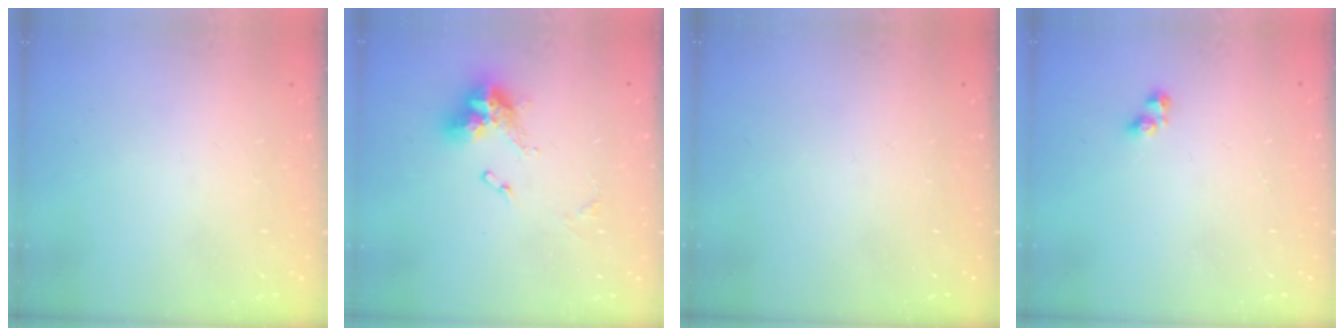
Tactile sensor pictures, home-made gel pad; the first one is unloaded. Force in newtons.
{"total": 11.5, "press": 11.4, "slide": 1.4}
{"total": 0.0}
{"total": 2.9, "press": 2.9, "slide": 0.4}